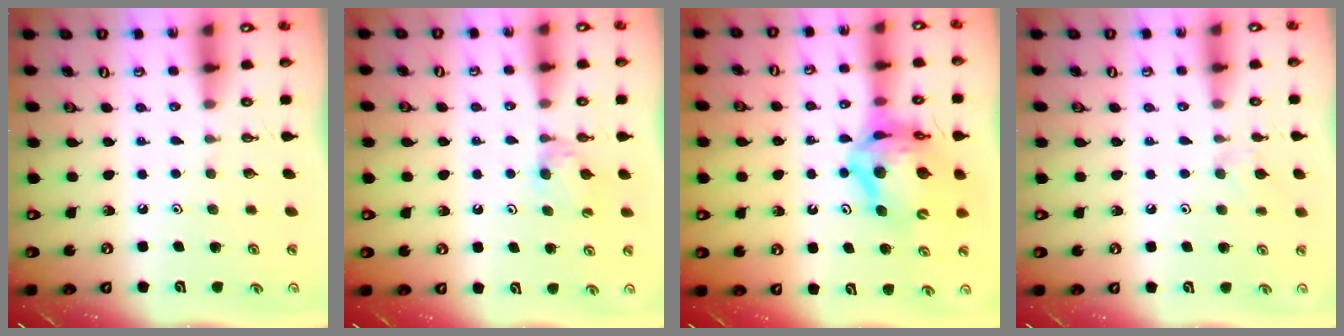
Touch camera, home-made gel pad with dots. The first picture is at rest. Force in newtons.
{"total": 5.6, "press": 5.6, "slide": 0.8}
{"total": 15.6, "press": 15.5, "slide": 1.9}
{"total": 5.5, "press": 5.4, "slide": 0.8}